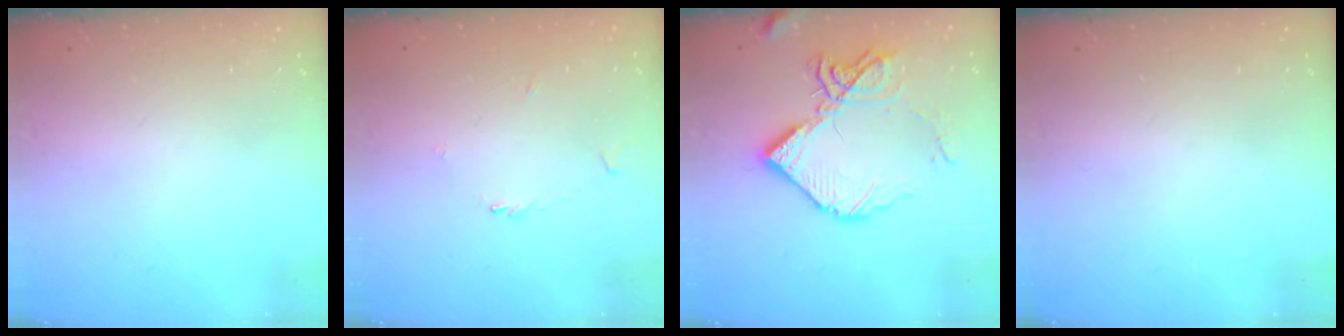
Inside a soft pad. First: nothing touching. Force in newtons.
{"total": 1.2, "press": 1.1, "slide": 0.4}
{"total": 15.4, "press": 15.3, "slide": 1.2}
{"total": 0.0}